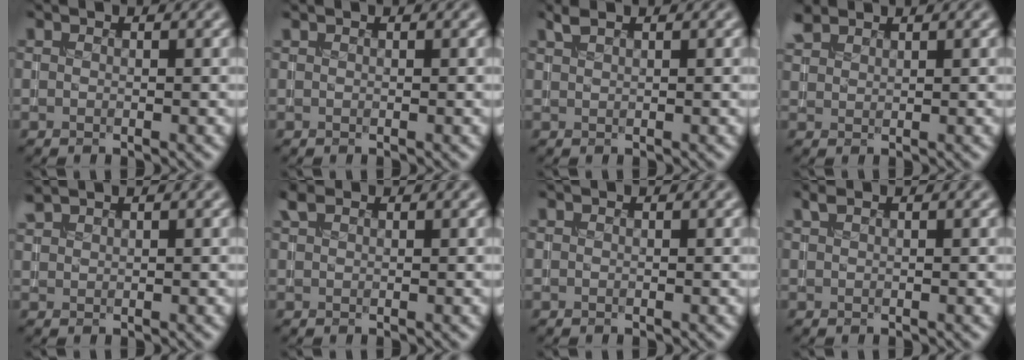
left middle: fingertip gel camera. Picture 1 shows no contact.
{"total": 0.0}
{"total": 1.1, "force": [0.9, 0.2, 0.6], "torque": [-0.015, 0.002, 0.018]}
{"total": 1.9, "force": [1.7, 0.6, 0.4], "torque": [-0.012, 0.009, 0.040]}
{"total": 1.4, "force": [1.3, 0.2, 0.3], "torque": [-0.009, 0.004, 0.031]}
{"total": 1.5, "force": [1.1, 0.7, 0.8], "torque": [-0.018, 0.007, 0.023]}
{"total": 0.0}
{"total": 0.8, "force": [0.6, 0.2, 0.5], "torque": [-0.013, 0.005, 0.013]}